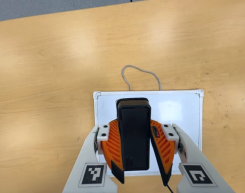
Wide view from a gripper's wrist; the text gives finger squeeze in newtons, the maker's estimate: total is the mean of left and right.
{"total": 9.6, "left": 9.8, "right": 9.4}